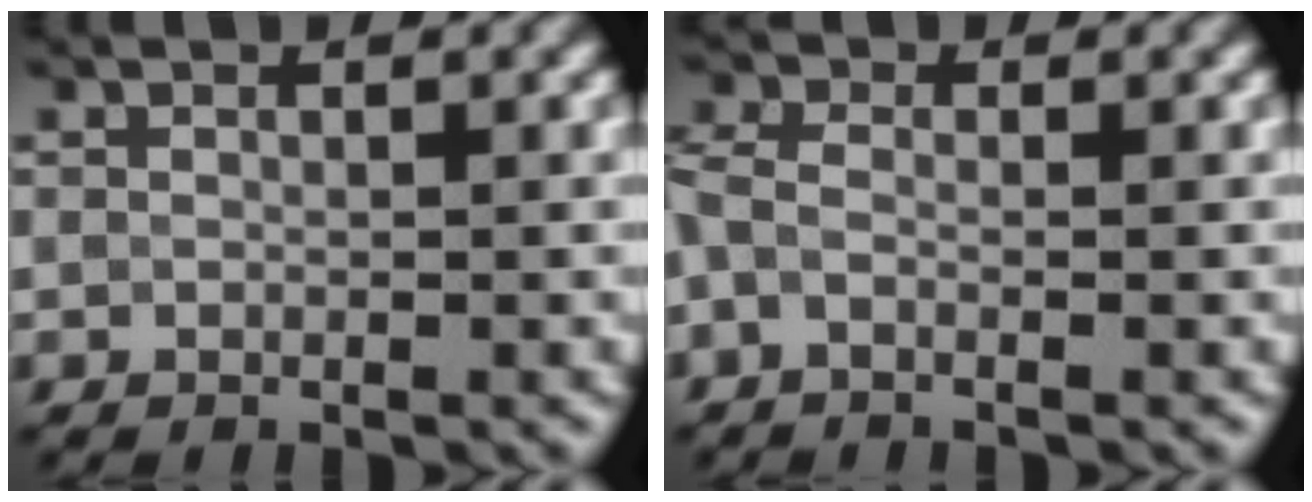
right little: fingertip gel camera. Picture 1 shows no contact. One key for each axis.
{"total": 1.9, "fx": -0.8, "fy": 0.9, "fz": 1.4, "tx": -0.035, "ty": -0.003, "tz": -0.025}